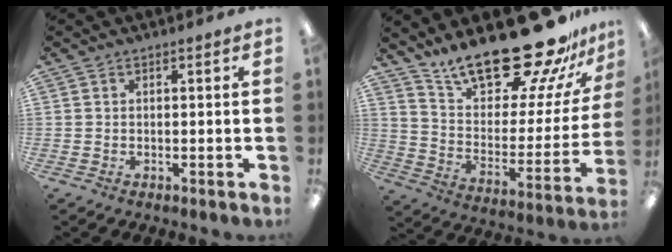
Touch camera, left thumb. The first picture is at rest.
{"total": 25.6, "force": [20.9, 7.7, 12.6], "torque": [-0.196, -0.151, 0.350]}